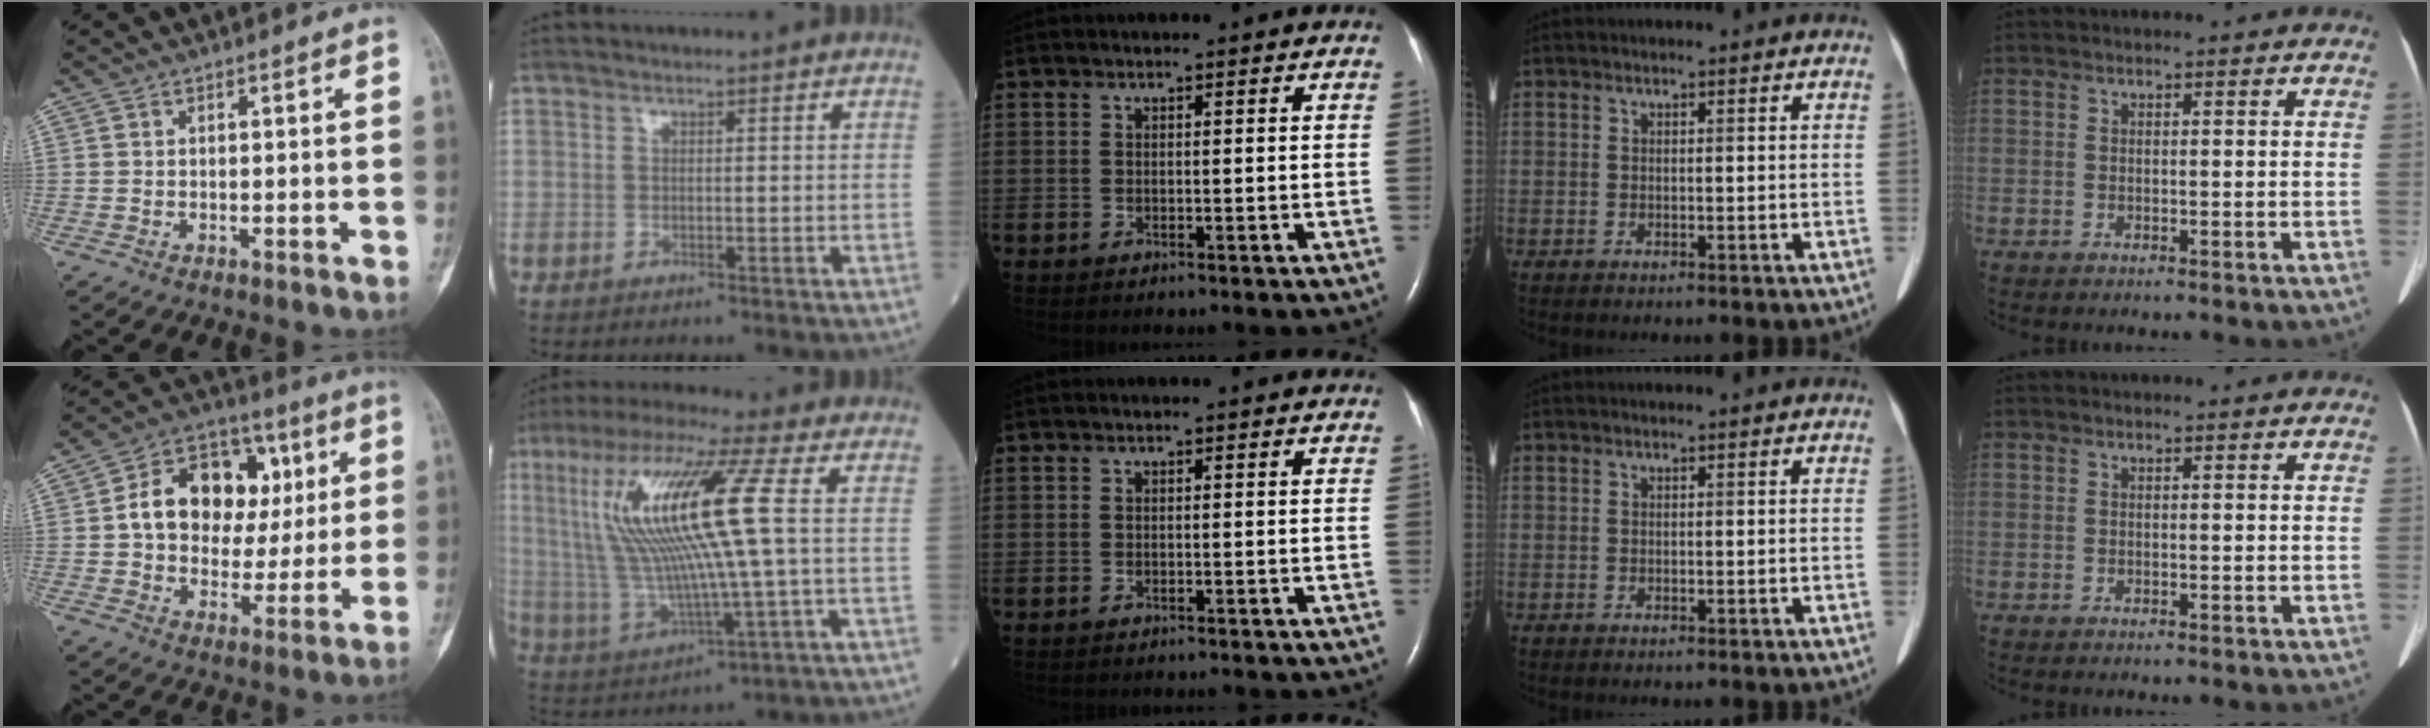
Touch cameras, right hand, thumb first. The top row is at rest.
{"thumb": {"total": 17.3, "force": [3.1, 13.1, 10.9], "torque": [-0.131, 0.019, 0.048]}, "index": {"total": 17.4, "force": [3.1, 0.6, 17.1], "torque": [-0.358, 0.013, 0.056]}, "middle": {"total": 2.1, "force": [-1.9, 0.5, 0.6], "torque": [-0.016, -0.004, -0.020]}}